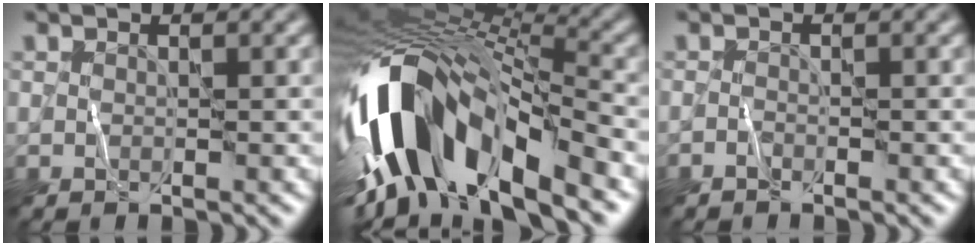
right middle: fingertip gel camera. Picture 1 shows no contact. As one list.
[{"total": 14.0, "force": [-4.7, 6.2, 11.7], "torque": [-0.224, 0.020, -0.087]}, {"total": 0.6, "force": [-0.6, 0.0, 0.1], "torque": [0.000, 0.003, -0.014]}]